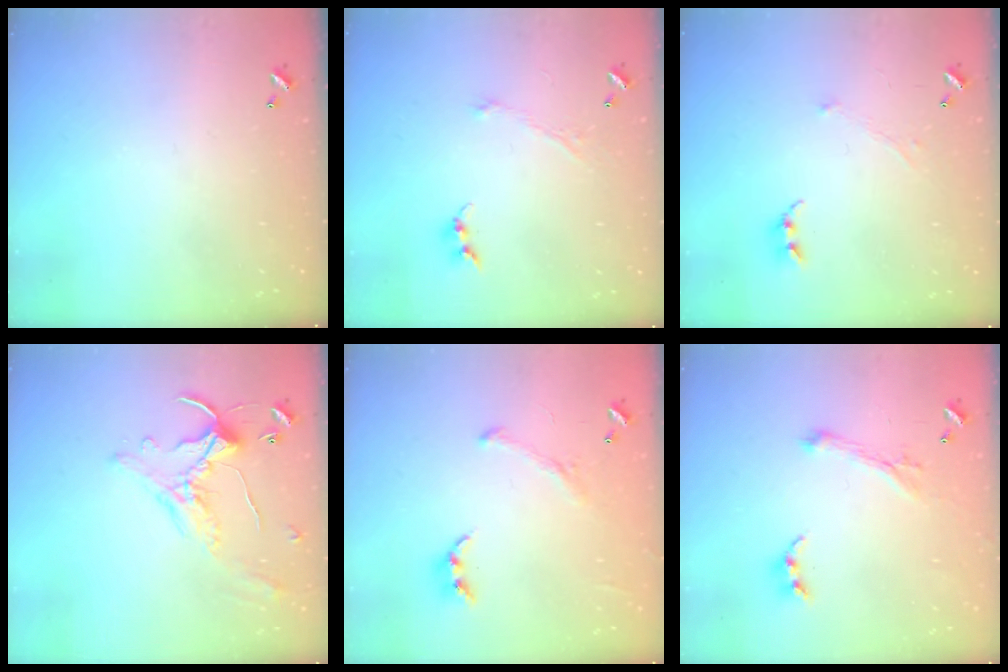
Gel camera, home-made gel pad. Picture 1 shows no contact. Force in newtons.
{"total": 1.1, "press": 1.0, "slide": 0.6}
{"total": 0.7, "press": 0.0, "slide": 0.7}
{"total": 0.9, "press": 0.1, "slide": 0.9}
{"total": 1.6, "press": 1.4, "slide": 0.8}
{"total": 1.1, "press": 0.6, "slide": 0.9}